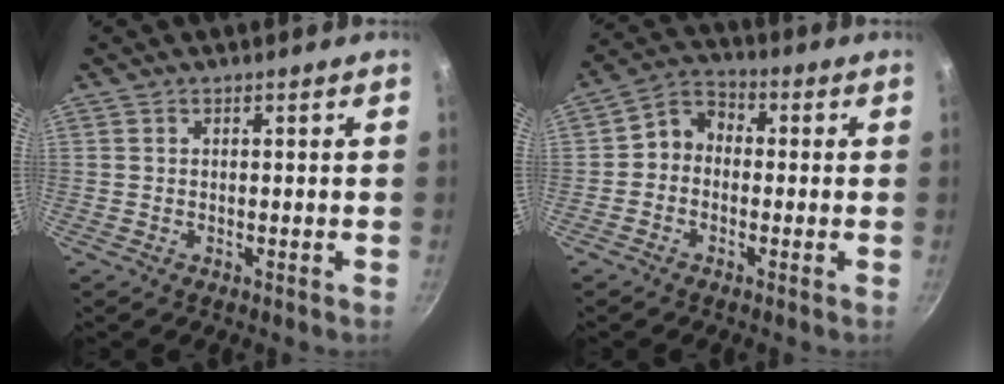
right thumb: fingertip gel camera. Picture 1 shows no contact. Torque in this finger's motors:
{"motor_torque": [-0.07, 0.10, 0.15, 0.06, 0.05]}